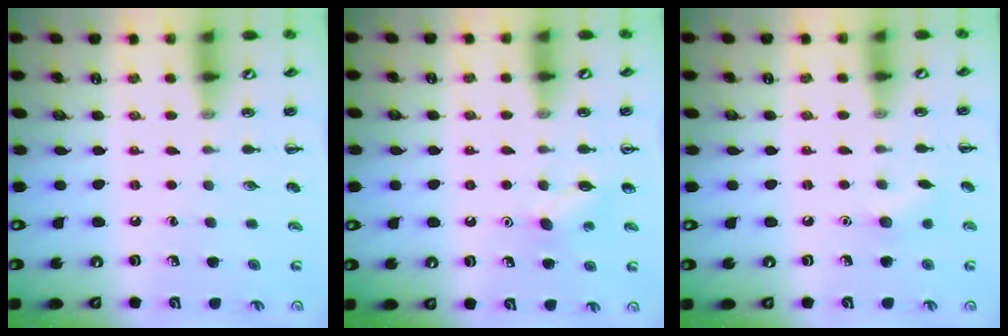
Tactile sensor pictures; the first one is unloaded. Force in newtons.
{"total": 6.3, "press": 6.1, "slide": 1.5}
{"total": 5.7, "press": 5.6, "slide": 1.1}